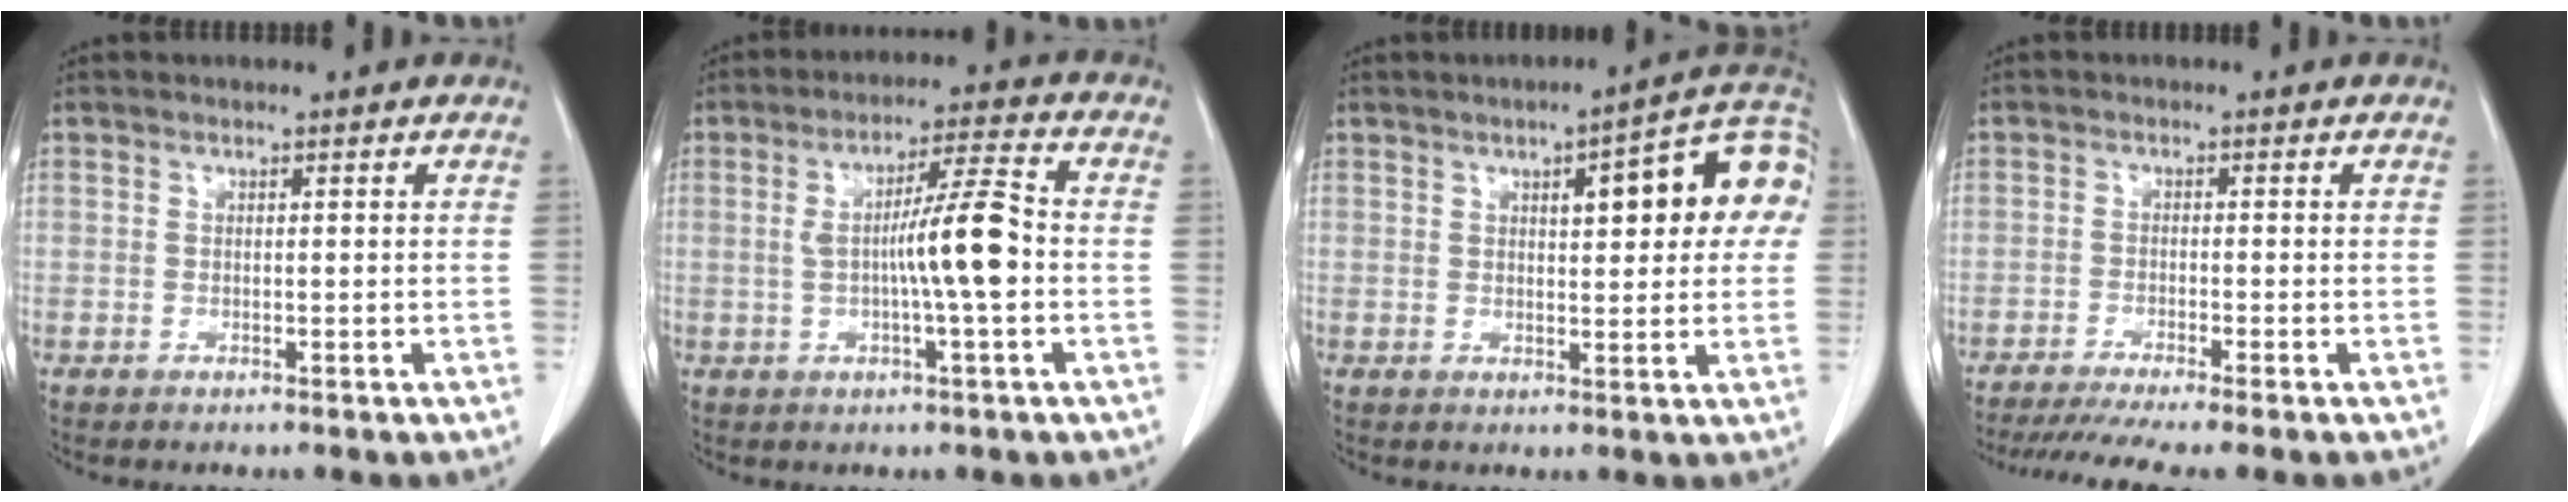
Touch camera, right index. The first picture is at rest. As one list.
[{"total": 9.0, "force": [-0.7, 0.0, 9.0], "torque": [-0.150, 0.010, -0.017]}, {"total": 12.7, "force": [3.2, 3.4, 11.8], "torque": [-0.144, 0.034, 0.034]}, {"total": 9.3, "force": [-7.8, -0.6, 5.1], "torque": [-0.068, -0.020, -0.122]}]